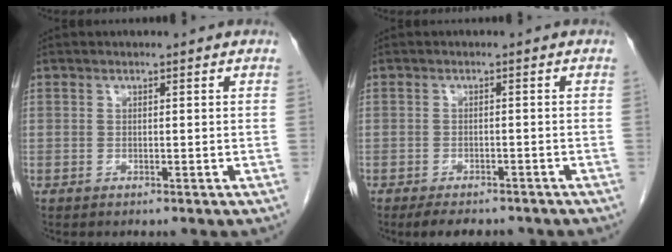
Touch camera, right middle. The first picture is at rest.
{"total": 6.2, "force": [-5.1, 2.3, 2.6], "torque": [-0.035, -0.004, -0.068]}